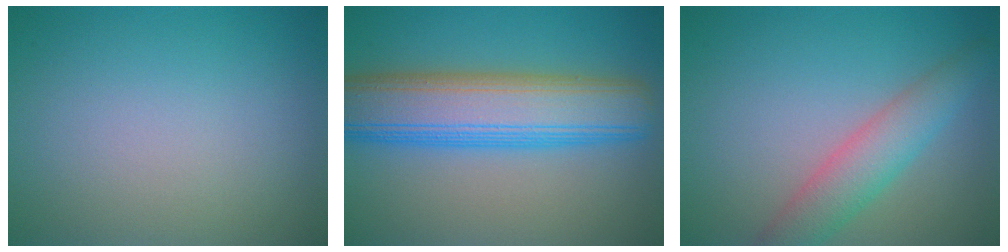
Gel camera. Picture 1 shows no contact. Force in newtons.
{"total": 9.6, "press": 9.6, "slide": 0.2}
{"total": 4.2, "press": 4.2, "slide": 0.2}